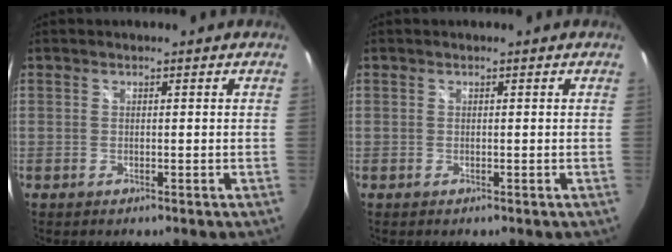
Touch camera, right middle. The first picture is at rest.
{"total": 0.0}